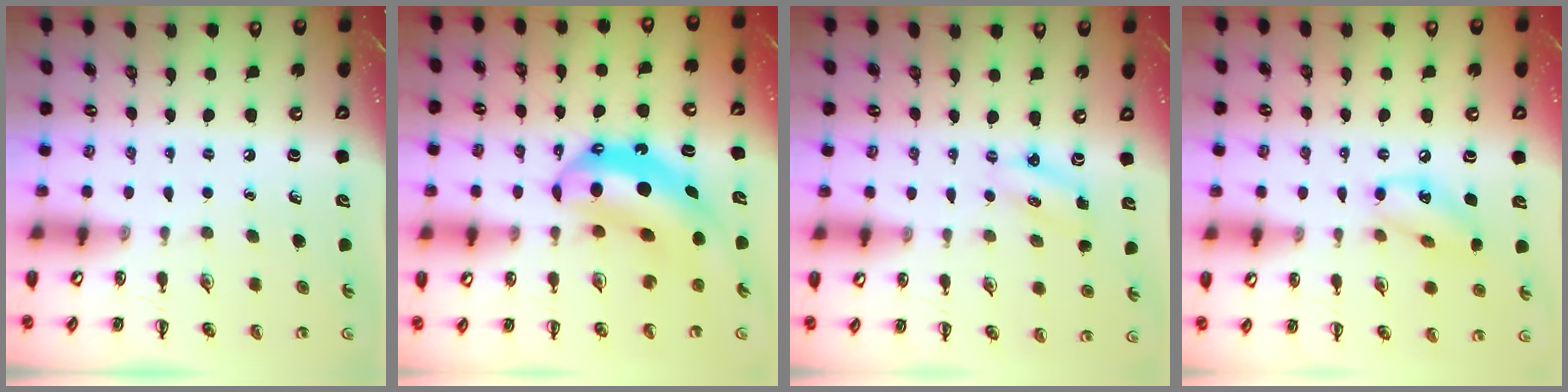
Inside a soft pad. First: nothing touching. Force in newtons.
{"total": 10.9, "press": 10.7, "slide": 2.5}
{"total": 2.2, "press": 2.1, "slide": 0.6}
{"total": 10.8, "press": 10.7, "slide": 1.7}